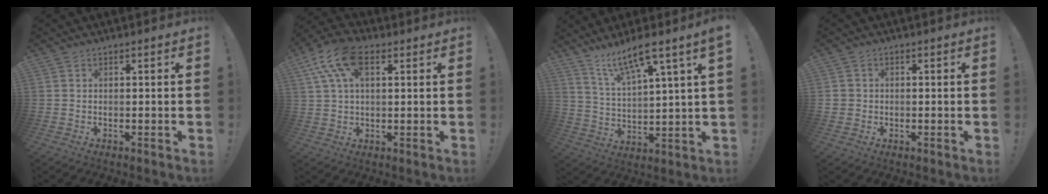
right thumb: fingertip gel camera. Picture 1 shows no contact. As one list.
[{"total": 12.5, "force": [4.9, 7.0, 9.2], "torque": [-0.172, -0.006, 0.093]}, {"total": 10.9, "force": [8.2, 1.1, 7.1], "torque": [-0.118, -0.046, 0.135]}, {"total": 2.1, "force": [-0.1, 2.0, 0.6], "torque": [-0.016, 0.009, 0.001]}]